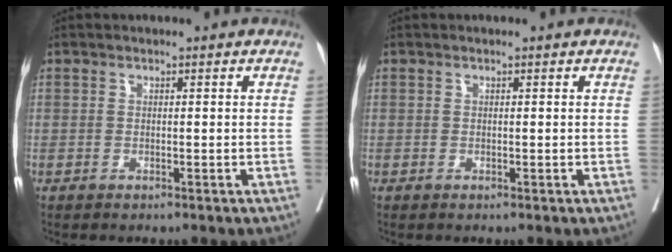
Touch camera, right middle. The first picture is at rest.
{"total": 0.0}